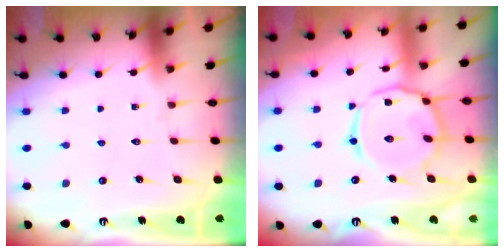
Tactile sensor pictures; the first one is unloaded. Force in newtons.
{"total": 13.2, "press": 13.1, "slide": 1.0}